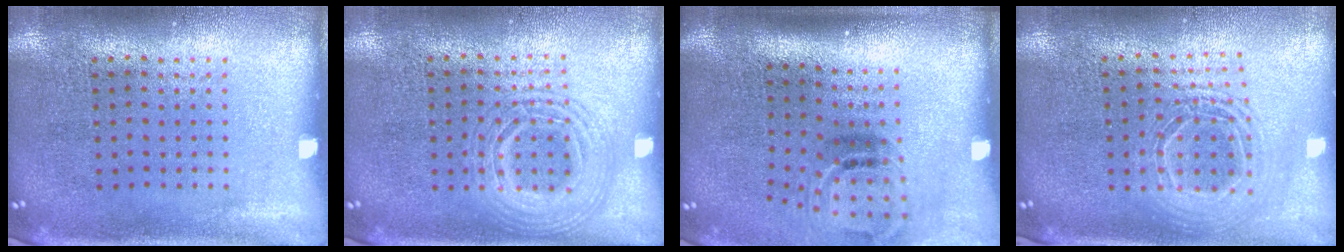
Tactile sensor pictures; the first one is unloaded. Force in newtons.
{"total": 2.9, "press": 2.9, "slide": 0.3}
{"total": 2.0, "press": 1.2, "slide": 1.6}
{"total": 1.8, "press": 1.4, "slide": 1.0}